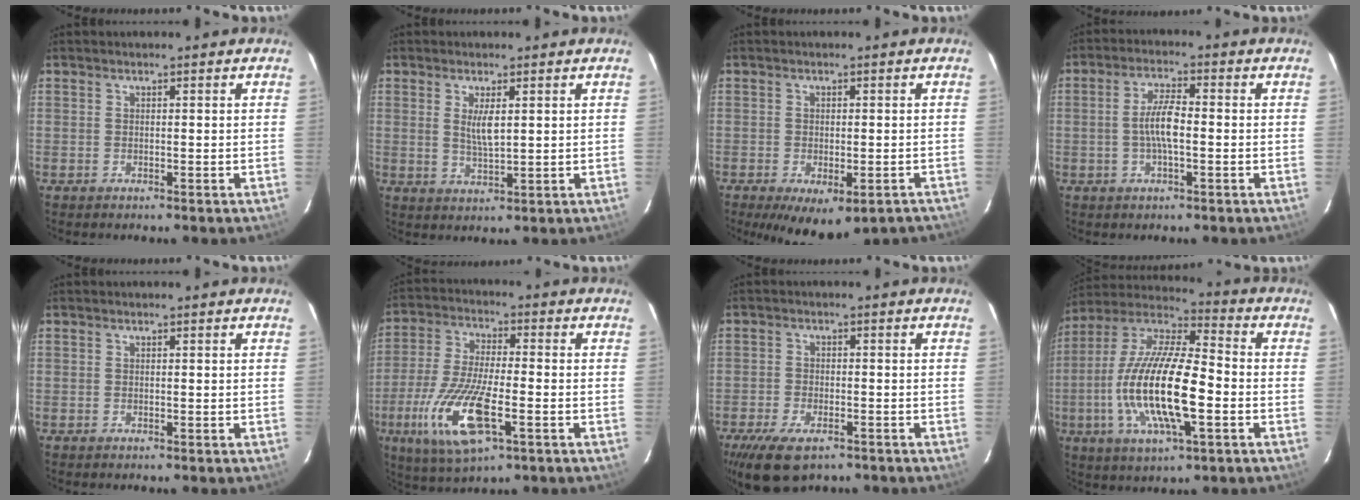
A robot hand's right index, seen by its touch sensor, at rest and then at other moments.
{"total": 4.2, "force": [1.2, 1.2, 3.9], "torque": [-0.073, -0.005, 0.025]}
{"total": 11.7, "force": [-7.7, 5.2, 7.1], "torque": [-0.129, -0.028, -0.094]}
{"total": 5.6, "force": [-0.8, 1.4, 5.4], "torque": [-0.106, 0.007, -0.016]}
{"total": 0.0}
{"total": 15.2, "force": [-5.4, 4.8, 13.3], "torque": [-0.284, -0.022, -0.102]}
{"total": 9.8, "force": [-6.5, 4.5, 5.8], "torque": [-0.133, -0.022, -0.111]}
{"total": 19.4, "force": [-4.1, 5.5, 18.2], "torque": [-0.360, -0.010, -0.084]}